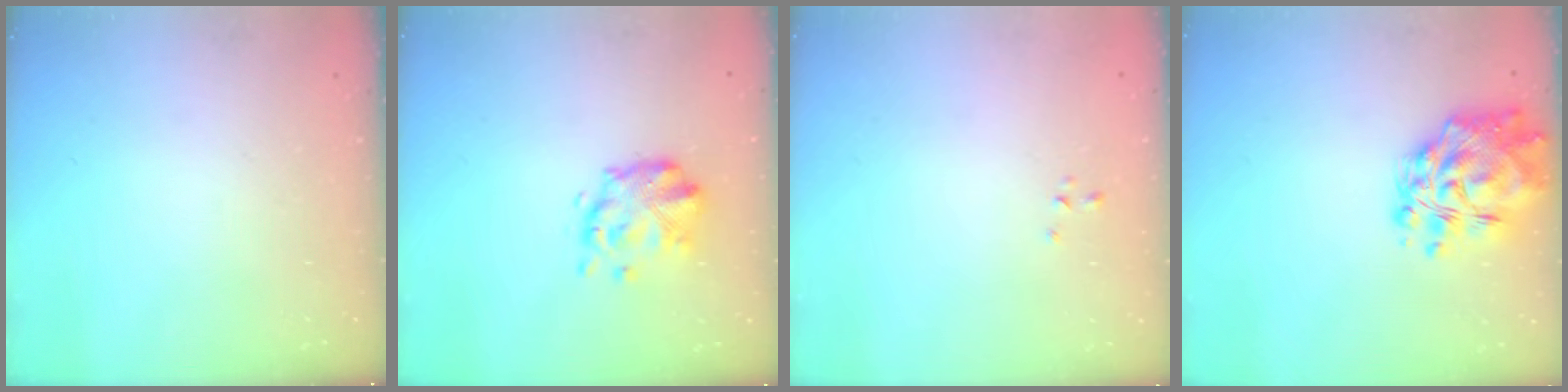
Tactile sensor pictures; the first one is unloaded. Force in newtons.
{"total": 6.6, "press": 6.6, "slide": 0.3}
{"total": 0.6, "press": 0.3, "slide": 0.5}
{"total": 13.8, "press": 12.9, "slide": 4.8}